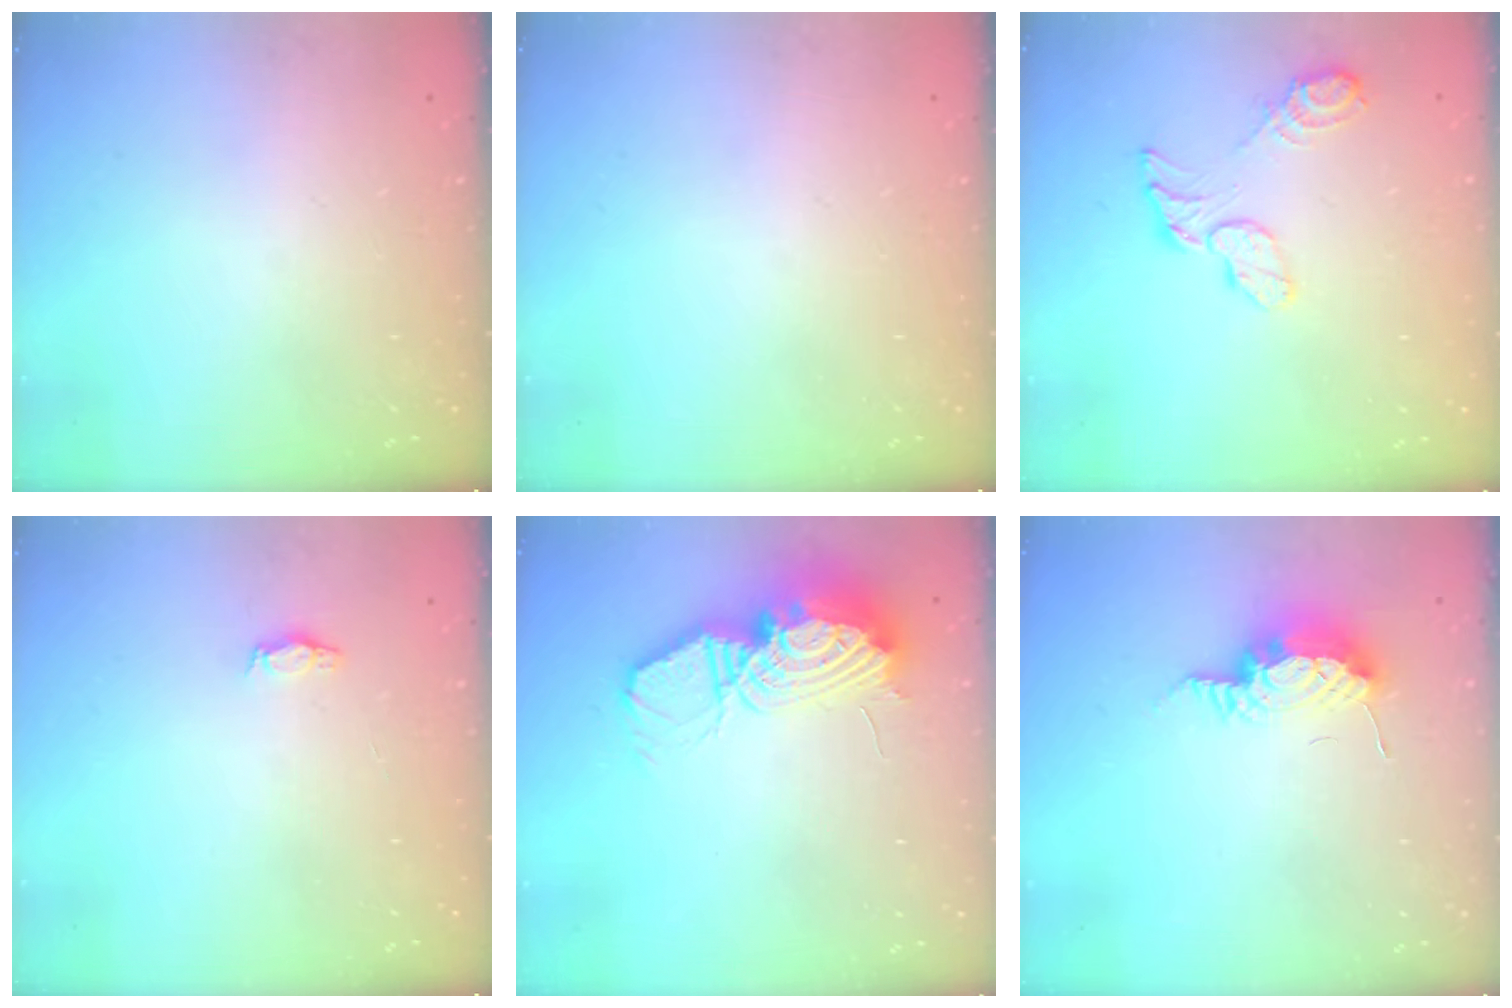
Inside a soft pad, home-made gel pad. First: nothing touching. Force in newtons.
{"total": 0.0}
{"total": 9.1, "press": 9.0, "slide": 0.8}
{"total": 2.9, "press": 2.8, "slide": 0.4}
{"total": 16.7, "press": 16.6, "slide": 1.5}
{"total": 14.2, "press": 10.6, "slide": 9.4}